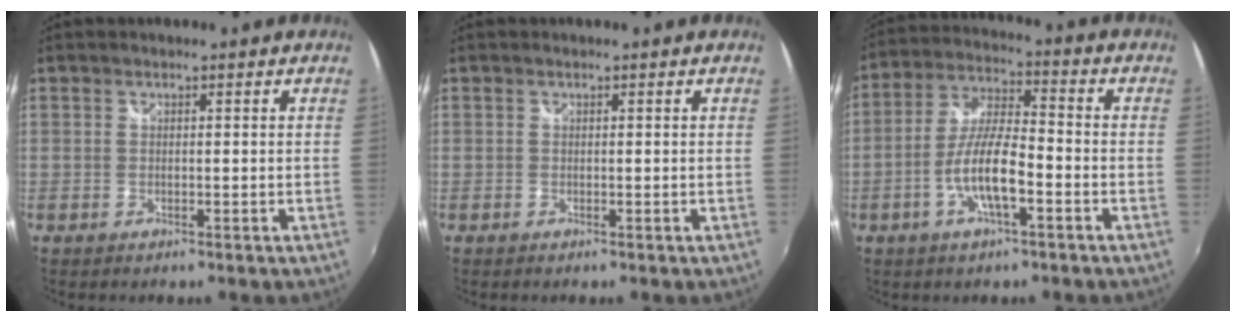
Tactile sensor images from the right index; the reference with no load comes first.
{"total": 0.0}
{"total": 9.8, "force": [-3.9, 2.4, 8.7], "torque": [-0.180, 0.001, -0.072]}